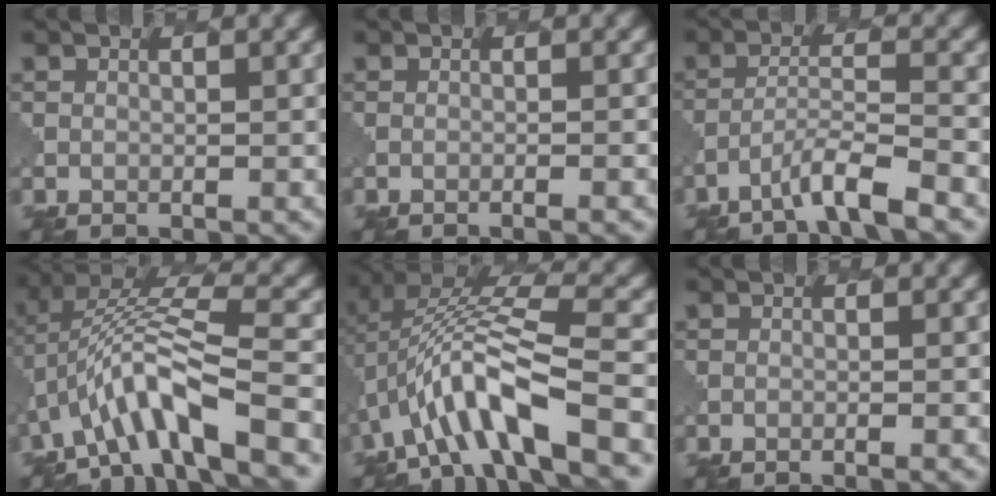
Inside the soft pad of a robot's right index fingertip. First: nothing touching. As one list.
[{"total": 1.2, "force": [-0.8, 0.2, 0.9], "torque": [-0.003, 0.003, -0.018]}, {"total": 4.2, "force": [-3.0, 0.3, 2.9], "torque": [-0.050, 0.007, -0.061]}, {"total": 8.3, "force": [-3.5, 2.2, 7.2], "torque": [-0.132, 0.020, -0.063]}, {"total": 9.3, "force": [-2.7, 3.0, 8.4], "torque": [-0.156, 0.018, -0.048]}, {"total": 0.9, "force": [-0.5, 0.2, 0.7], "torque": [-0.003, 0.001, -0.013]}]